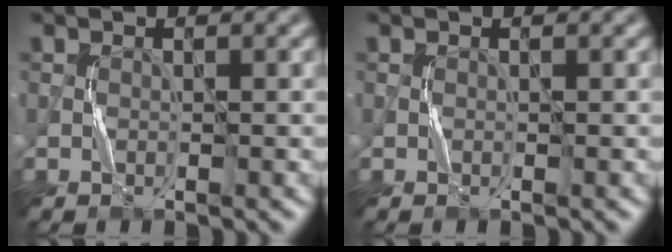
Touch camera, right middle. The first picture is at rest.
{"total": 0.0}